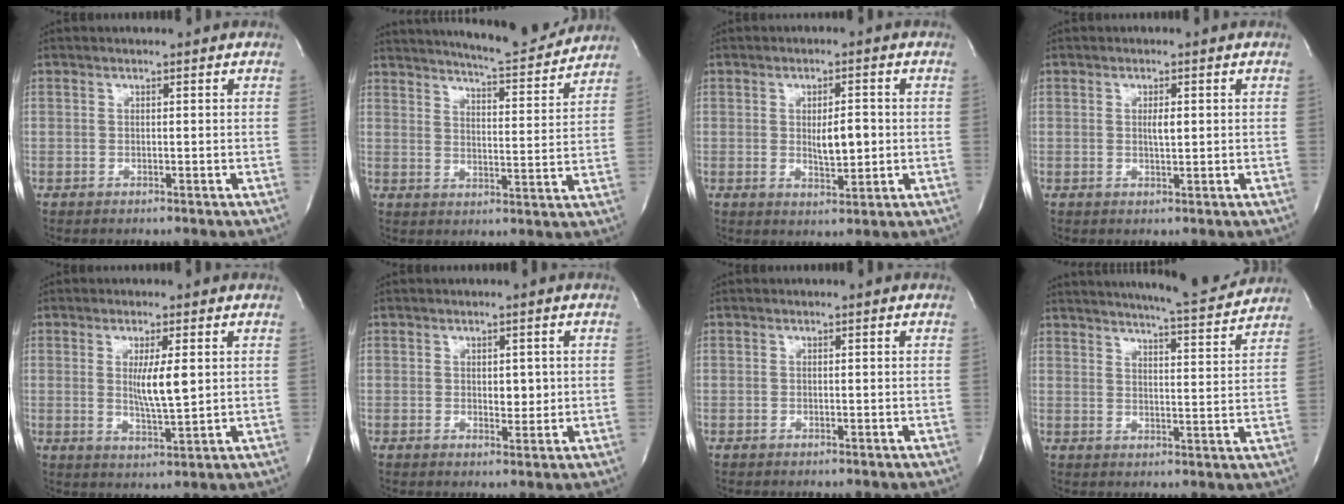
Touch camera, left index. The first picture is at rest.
{"total": 14.6, "force": [13.6, 0.8, 5.1], "torque": [-0.082, -0.021, 0.186]}
{"total": 4.6, "force": [-0.1, 1.4, 4.3], "torque": [-0.071, -0.005, 0.004]}
{"total": 1.6, "force": [0.2, 0.2, 1.5], "torque": [-0.029, 0.000, 0.005]}
{"total": 5.6, "force": [0.9, 0.5, 5.5], "torque": [-0.101, -0.013, 0.020]}
{"total": 2.5, "force": [0.1, 1.4, 2.1], "torque": [-0.028, -0.003, 0.007]}
{"total": 0.0}
{"total": 13.9, "force": [13.0, 0.3, 5.0], "torque": [-0.080, -0.018, 0.170]}